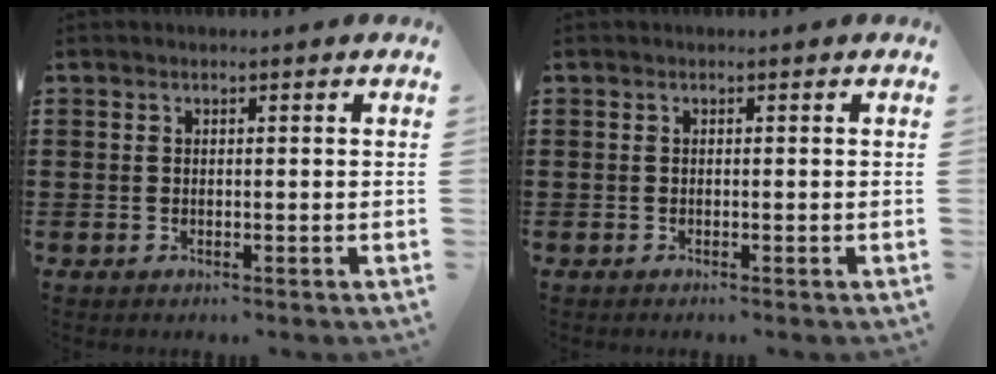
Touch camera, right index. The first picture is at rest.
{"total": 0.0}